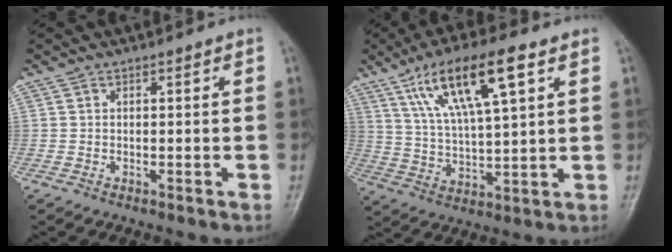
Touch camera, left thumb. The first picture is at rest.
{"total": 15.1, "force": [7.3, 3.9, 12.6], "torque": [-0.224, -0.011, 0.136]}